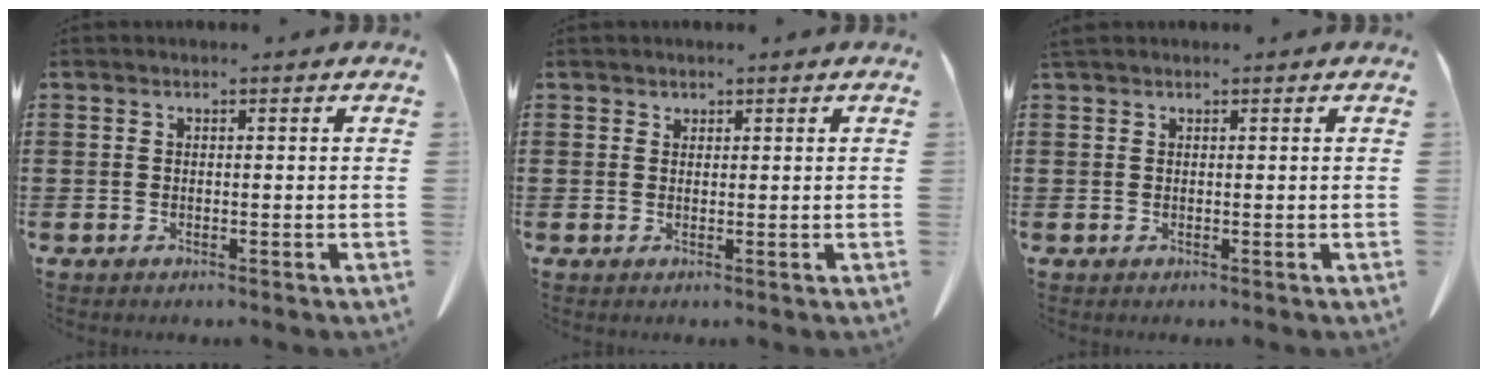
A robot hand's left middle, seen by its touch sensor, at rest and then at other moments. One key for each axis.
{"total": 1.0, "fx": 0.9, "fy": 0.4, "fz": 0.0, "tx": -0.003, "ty": -0.002, "tz": 0.019}
{"total": 0.6, "fx": 0.5, "fy": 0.1, "fz": 0.3, "tx": -0.007, "ty": -0.001, "tz": 0.011}